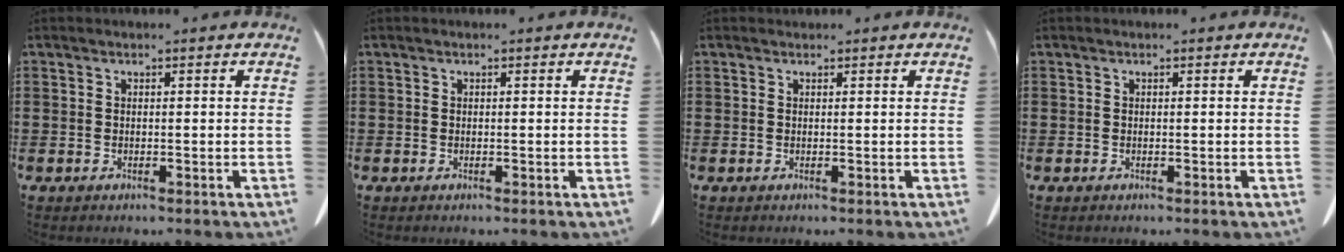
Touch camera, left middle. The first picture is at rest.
{"total": 0.0}
{"total": 0.0}
{"total": 0.0}